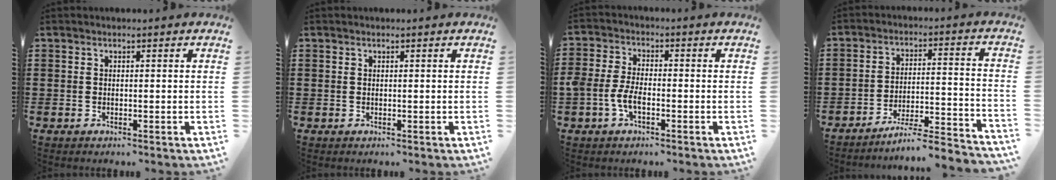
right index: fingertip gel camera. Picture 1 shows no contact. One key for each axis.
{"total": 0.0}
{"total": 4.5, "fx": -1.6, "fy": 2.3, "fz": 3.5, "tx": -0.089, "ty": -0.002, "tz": -0.035}
{"total": 5.8, "fx": -5.2, "fy": -0.1, "fz": 2.5, "tx": -0.048, "ty": -0.015, "tz": -0.105}